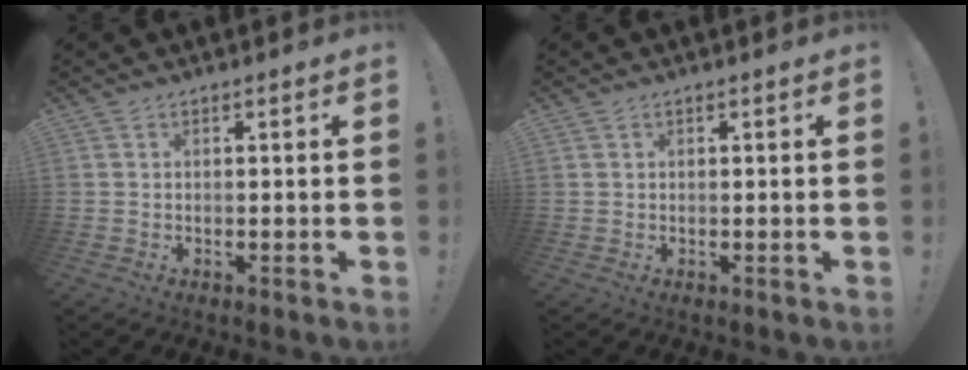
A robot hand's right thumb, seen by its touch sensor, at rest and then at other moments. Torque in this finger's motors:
{"motor_torque": [0.17, -0.03, -0.37, 0.13, 0.02]}